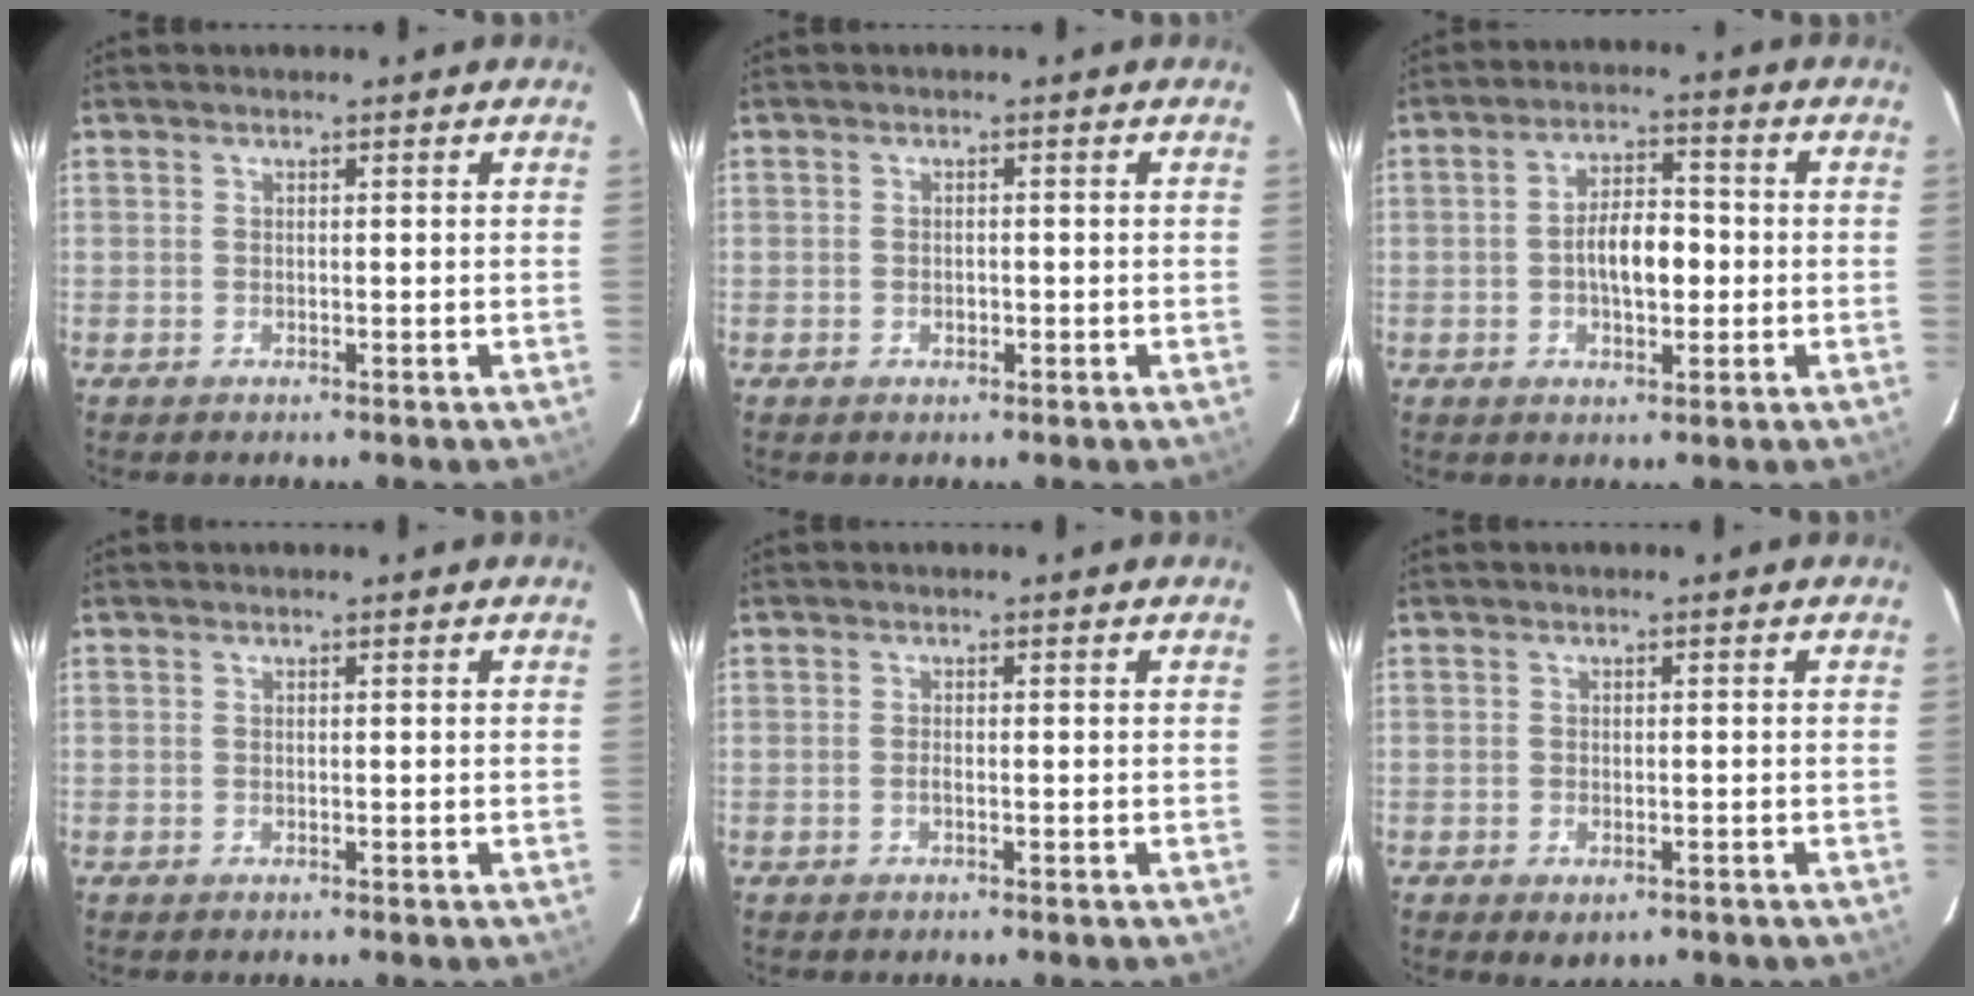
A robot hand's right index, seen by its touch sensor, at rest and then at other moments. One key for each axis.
{"total": 1.2, "fx": -0.4, "fy": 1.0, "fz": 0.5, "tx": -0.006, "ty": 0.001, "tz": -0.005}
{"total": 7.3, "fx": -1.1, "fy": 3.5, "fz": 6.4, "tx": -0.114, "ty": 0.012, "tz": -0.014}
{"total": 0.0}
{"total": 0.6, "fx": -0.3, "fy": 0.1, "fz": 0.5, "tx": -0.010, "ty": 0.001, "tz": -0.006}
{"total": 2.8, "fx": -1.4, "fy": 1.7, "fz": 1.7, "tx": -0.032, "ty": -0.008, "tz": -0.018}